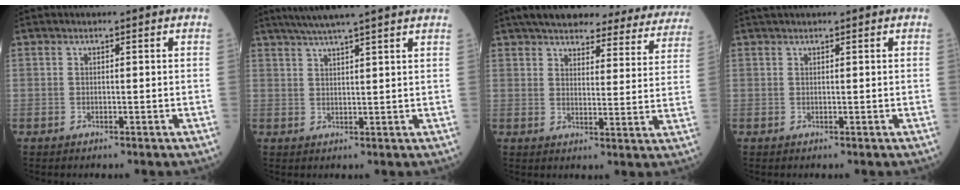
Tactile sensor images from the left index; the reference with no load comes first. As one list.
[{"total": 9.5, "force": [7.9, -1.1, 5.2], "torque": [-0.082, 0.026, 0.104]}, {"total": 26.8, "force": [23.6, 6.9, 10.6], "torque": [-0.146, -0.019, 0.270]}, {"total": 1.1, "force": [0.9, -0.1, 0.5], "torque": [-0.008, 0.015, 0.023]}]